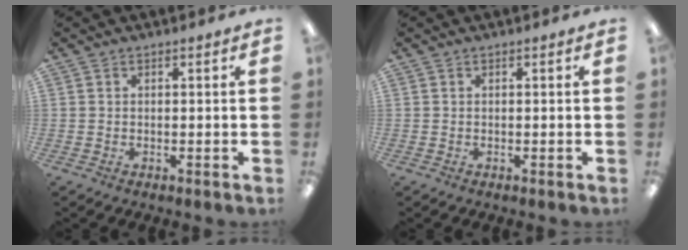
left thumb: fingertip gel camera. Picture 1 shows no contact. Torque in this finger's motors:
{"motor_torque": [0.00, 0.00, 0.00, 0.00, 0.00]}